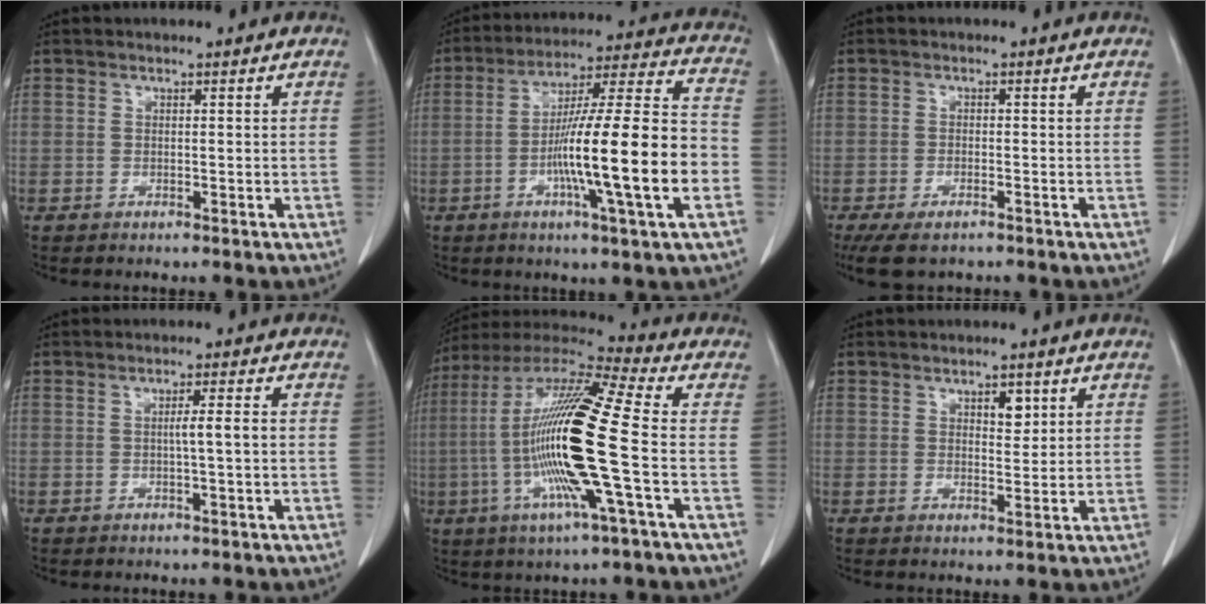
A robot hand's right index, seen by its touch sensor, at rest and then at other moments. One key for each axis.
{"total": 19.6, "fx": -4.9, "fy": 0.2, "fz": 19.0, "tx": -0.302, "ty": 0.003, "tz": -0.081}
{"total": 6.0, "fx": -4.4, "fy": 2.2, "fz": 3.4, "tx": -0.058, "ty": -0.011, "tz": -0.073}
{"total": 3.1, "fx": -0.4, "fy": -0.8, "fz": 3.0, "tx": -0.048, "ty": 0.003, "tz": -0.006}
{"total": 20.2, "fx": -3.0, "fy": 0.4, "fz": 20.0, "tx": -0.406, "ty": -0.008, "tz": -0.071}
{"total": 2.8, "fx": 1.4, "fy": 1.4, "fz": 2.0, "tx": -0.028, "ty": -0.003, "tz": 0.022}